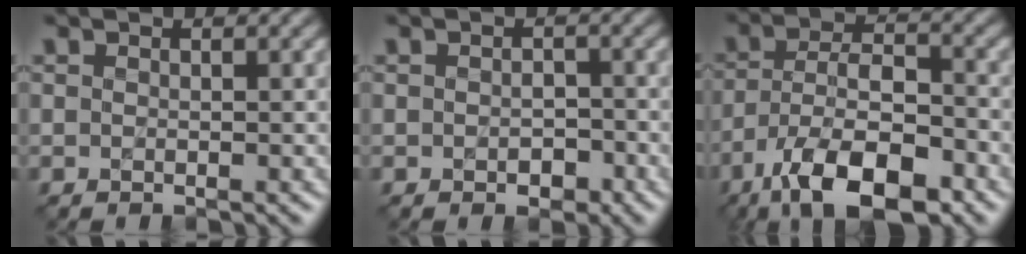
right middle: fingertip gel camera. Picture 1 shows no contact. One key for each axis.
{"total": 1.5, "fx": -0.6, "fy": 1.0, "fz": 1.0, "tx": -0.015, "ty": 0.001, "tz": -0.009}
{"total": 10.5, "fx": -6.2, "fy": 4.3, "fz": 7.3, "tx": -0.133, "ty": -0.001, "tz": -0.114}